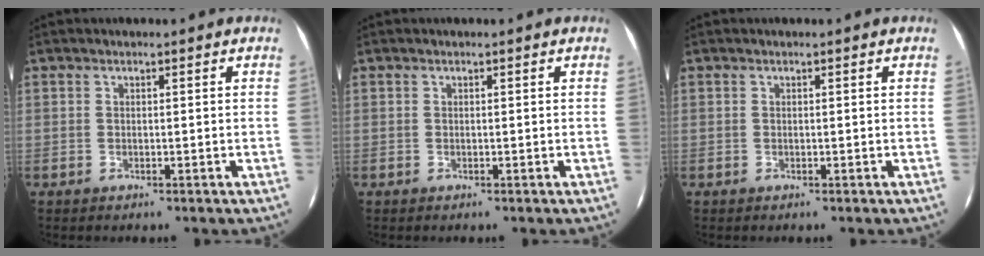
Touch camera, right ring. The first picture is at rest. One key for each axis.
{"total": 0.0}
{"total": 0.0}